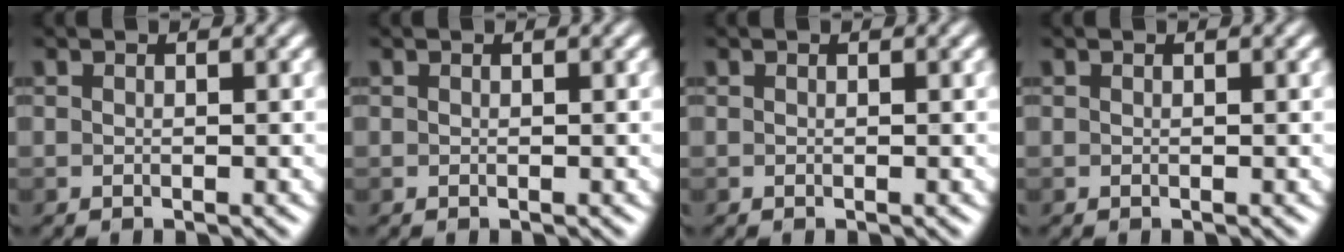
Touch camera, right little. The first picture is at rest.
{"total": 0.0}
{"total": 0.0}
{"total": 0.0}